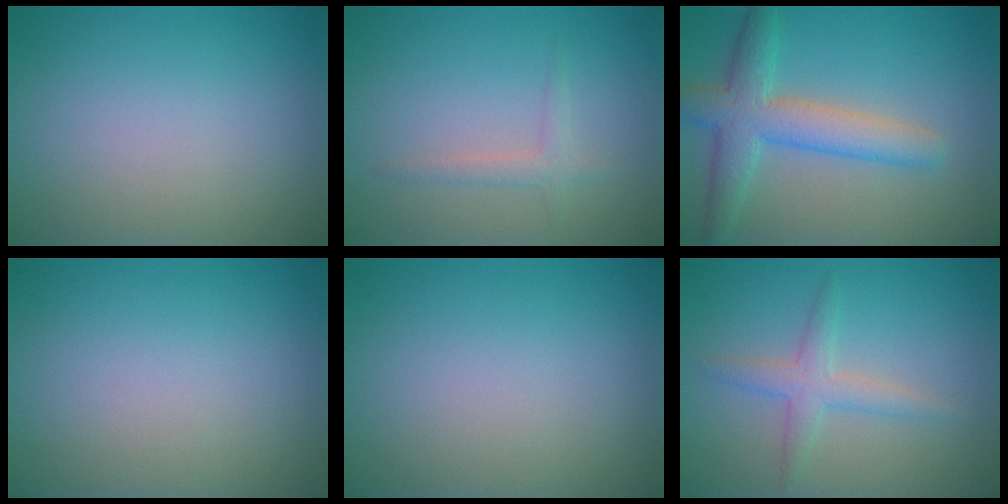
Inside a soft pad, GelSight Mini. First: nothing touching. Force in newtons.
{"total": 1.3, "press": 1.3, "slide": 0.0}
{"total": 5.4, "press": 5.4, "slide": 0.2}
{"total": 0.0}
{"total": 0.0}
{"total": 2.5, "press": 2.5, "slide": 0.1}